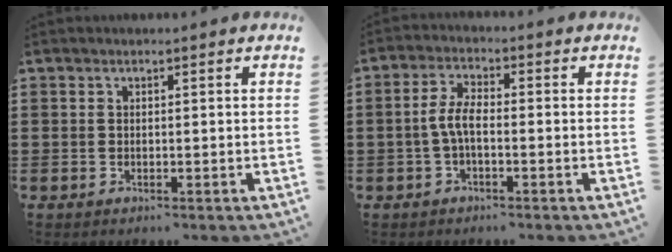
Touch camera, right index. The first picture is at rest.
{"total": 4.1, "force": [-0.8, 1.0, 3.8], "torque": [-0.091, -0.004, -0.023]}